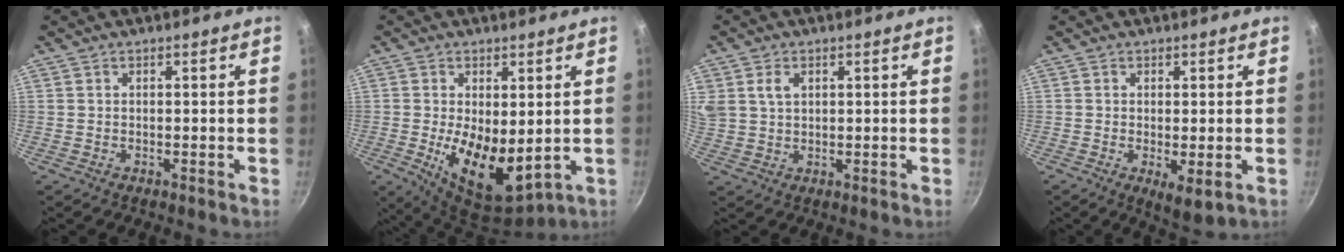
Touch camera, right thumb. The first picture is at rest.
{"total": 12.6, "force": [-1.3, 6.3, 10.8], "torque": [-0.163, -0.026, 0.002]}
{"total": 4.7, "force": [1.8, 3.4, 2.8], "torque": [-0.052, 0.000, 0.043]}
{"total": 4.4, "force": [-1.0, 1.4, 4.1], "torque": [-0.065, -0.016, -0.010]}